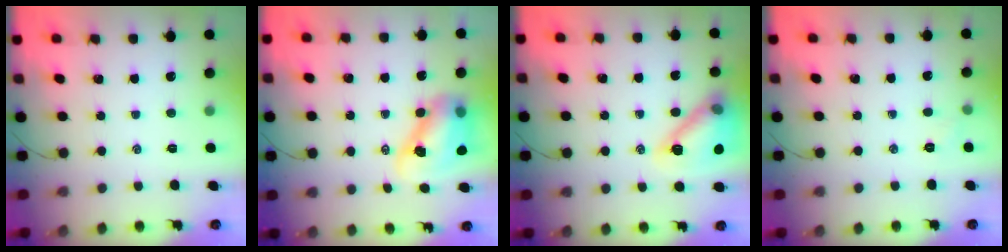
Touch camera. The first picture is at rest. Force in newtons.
{"total": 9.5, "press": 9.0, "slide": 2.8}
{"total": 16.2, "press": 16.1, "slide": 1.5}
{"total": 3.9, "press": 3.8, "slide": 1.0}